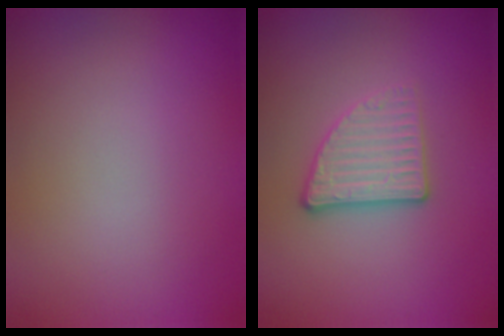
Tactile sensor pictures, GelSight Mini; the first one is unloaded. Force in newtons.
{"total": 3.3, "press": 2.8, "slide": 1.8}